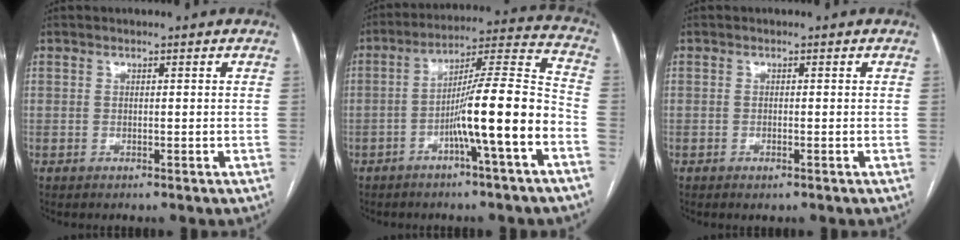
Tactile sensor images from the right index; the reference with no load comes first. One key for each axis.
{"total": 13.6, "fx": -5.0, "fy": -0.4, "fz": 12.6, "tx": -0.201, "ty": 0.019, "tz": -0.084}
{"total": 0.8, "fx": -0.5, "fy": 0.2, "fz": 0.6, "tx": -0.010, "ty": -0.002, "tz": -0.006}